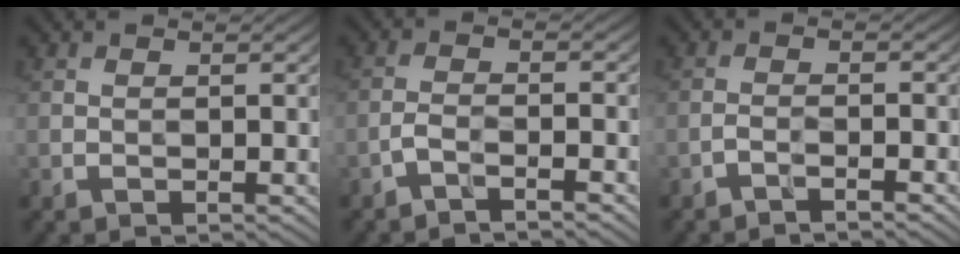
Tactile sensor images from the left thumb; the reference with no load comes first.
{"total": 2.6, "force": [-2.1, 0.4, 1.5], "torque": [-0.032, 0.002, -0.050]}
{"total": 2.1, "force": [-1.7, 0.3, 1.2], "torque": [-0.020, 0.004, -0.042]}